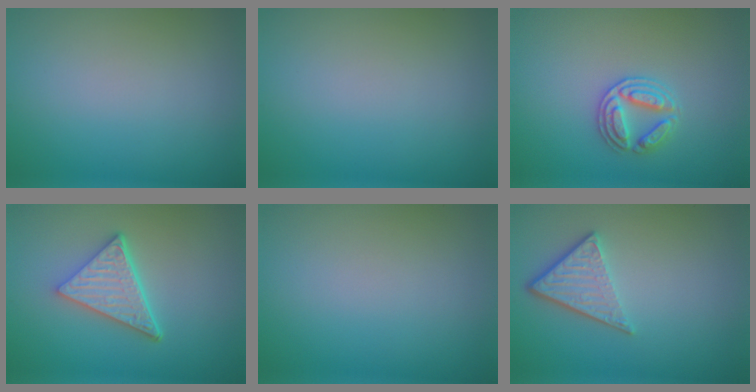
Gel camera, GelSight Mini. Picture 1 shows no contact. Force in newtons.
{"total": 0.0}
{"total": 2.7, "press": 2.6, "slide": 0.7}
{"total": 5.1, "press": 3.7, "slide": 3.4}
{"total": 0.0}
{"total": 3.7, "press": 2.7, "slide": 2.5}